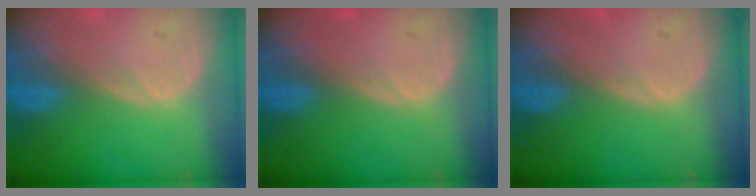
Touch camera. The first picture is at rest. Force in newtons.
{"total": 0.0}
{"total": 0.0}